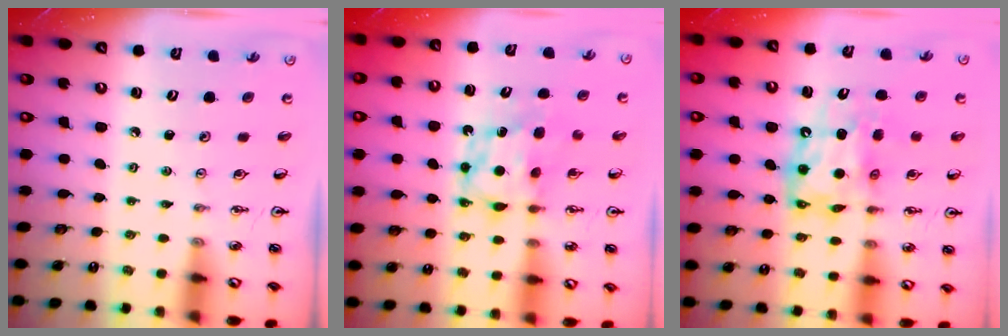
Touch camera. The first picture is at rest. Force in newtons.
{"total": 7.2, "press": 7.2, "slide": 0.3}
{"total": 10.6, "press": 10.6, "slide": 1.0}